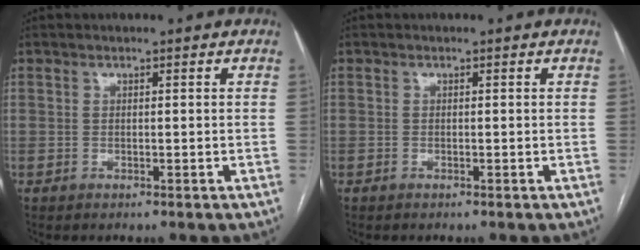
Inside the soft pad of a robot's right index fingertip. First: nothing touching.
{"total": 0.0}